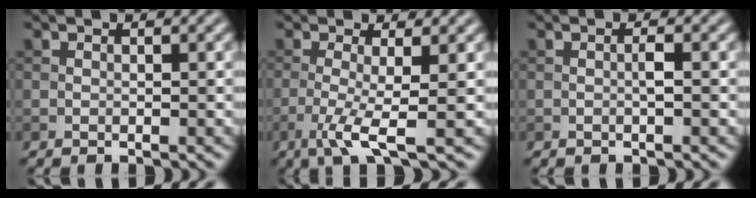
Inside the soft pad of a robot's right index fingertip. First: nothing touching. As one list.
[{"total": 4.1, "force": [-1.2, 0.6, 3.8], "torque": [-0.076, -0.007, -0.026]}, {"total": 0.8, "force": [-0.2, 0.0, 0.7], "torque": [-0.014, 0.002, -0.003]}]